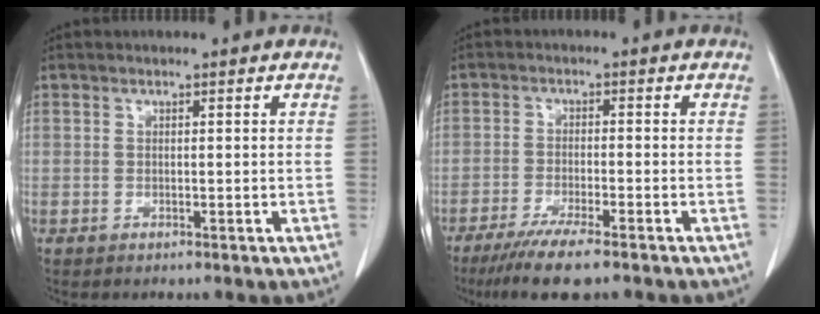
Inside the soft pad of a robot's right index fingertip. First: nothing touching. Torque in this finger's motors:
{"motor_torque": [0.00, -0.09, 0.35, 0.10]}